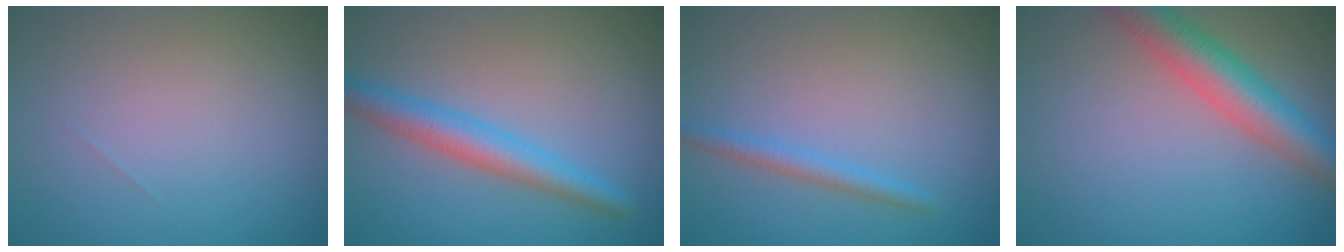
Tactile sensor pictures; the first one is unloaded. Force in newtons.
{"total": 3.7, "press": 3.7, "slide": 0.1}
{"total": 1.7, "press": 1.7, "slide": 0.1}
{"total": 5.9, "press": 5.9, "slide": 0.2}